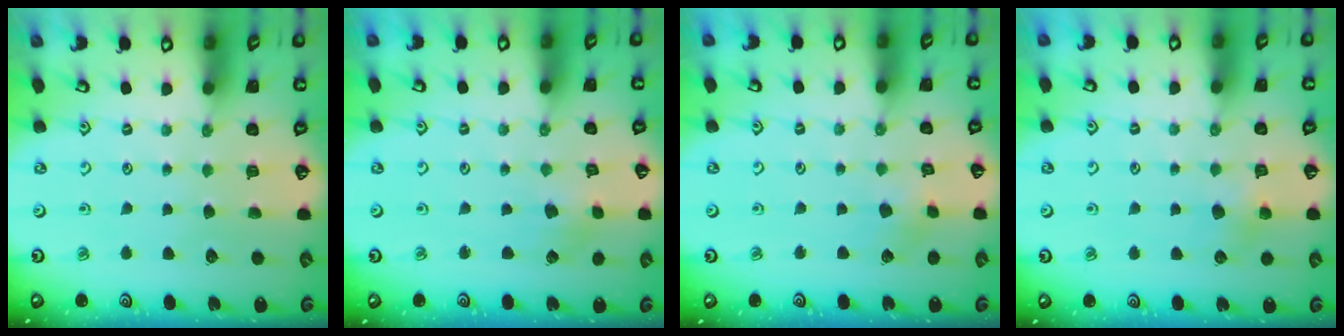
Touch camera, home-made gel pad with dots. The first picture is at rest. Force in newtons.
{"total": 1.9, "press": 1.9, "slide": 0.2}
{"total": 3.0, "press": 3.0, "slide": 0.3}
{"total": 5.4, "press": 5.3, "slide": 0.6}